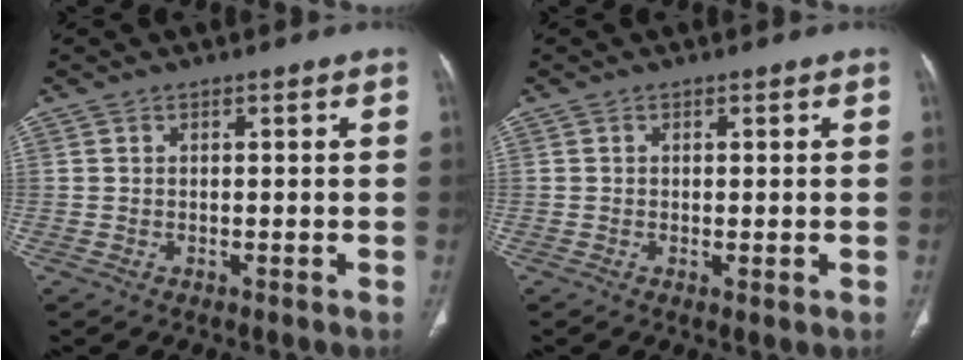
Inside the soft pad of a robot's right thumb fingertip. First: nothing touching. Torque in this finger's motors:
{"motor_torque": [-0.08, 0.16, -0.48, 0.02, -0.02]}